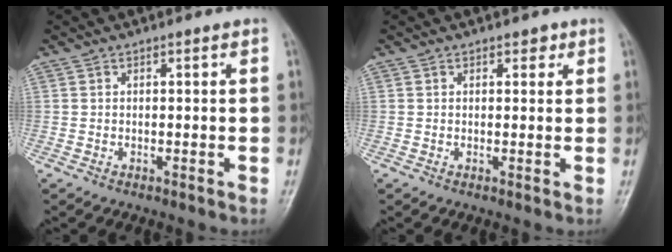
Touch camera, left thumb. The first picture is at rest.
{"total": 1.7, "force": [1.0, 1.1, 0.9], "torque": [0.004, -0.002, 0.008]}